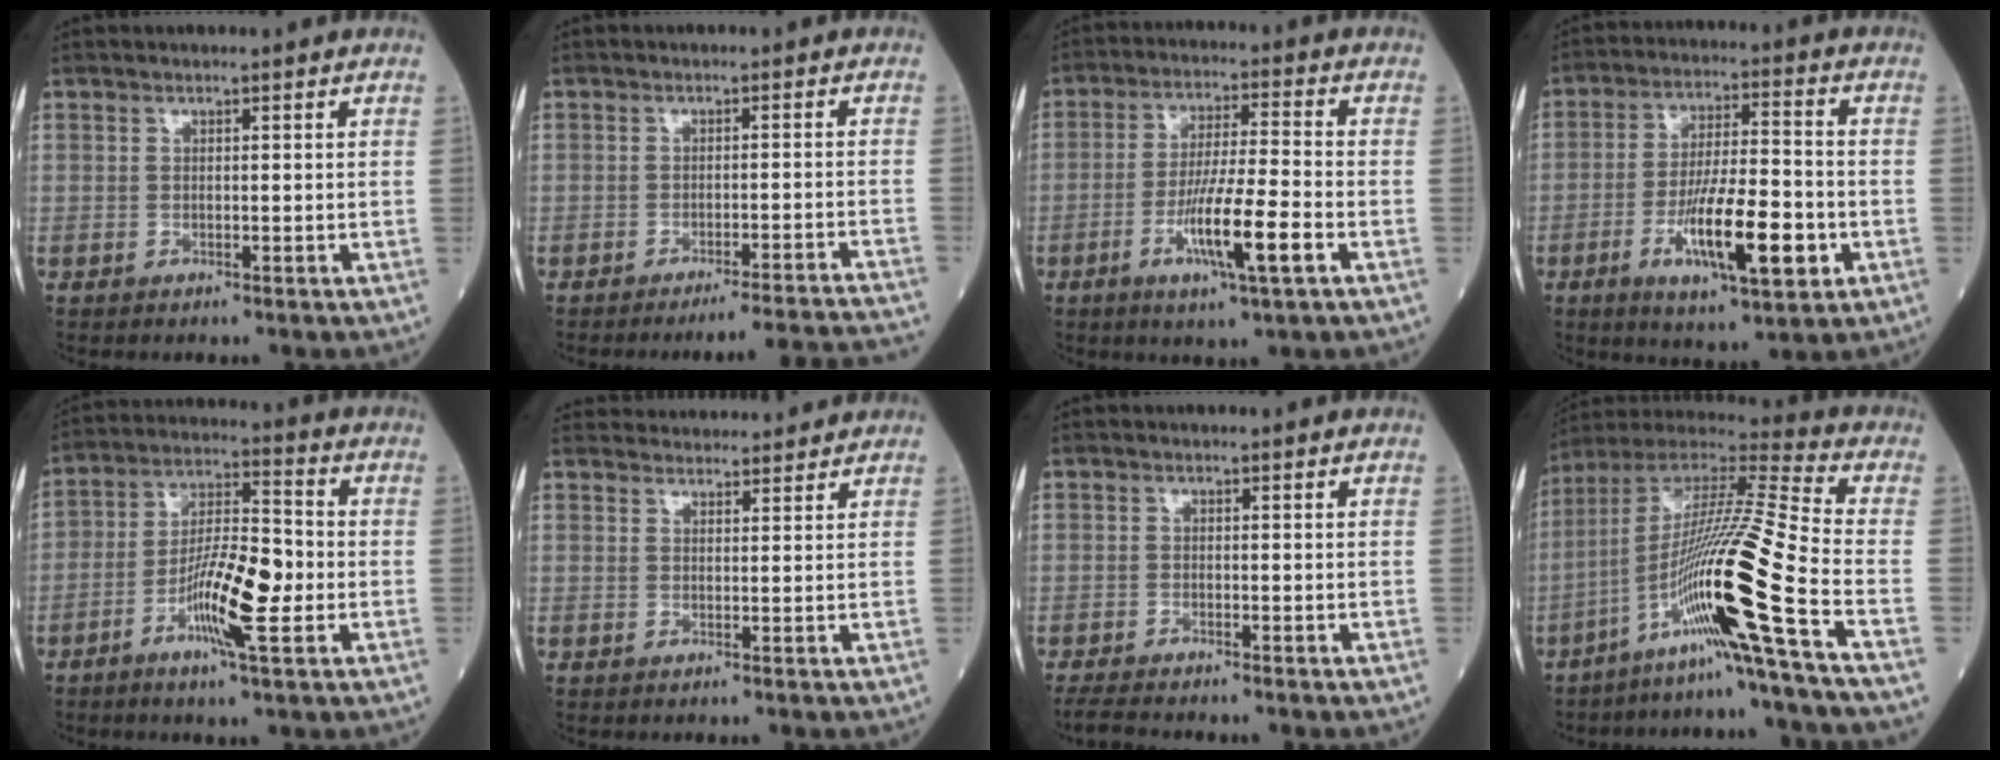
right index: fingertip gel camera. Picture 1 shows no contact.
{"total": 12.7, "force": [-12.2, -2.2, 2.8], "torque": [0.001, -0.016, -0.148]}
{"total": 10.5, "force": [-3.9, 0.4, 9.7], "torque": [-0.179, -0.011, -0.070]}
{"total": 13.5, "force": [-4.4, 2.8, 12.5], "torque": [-0.222, -0.009, -0.071]}
{"total": 11.4, "force": [-3.4, 2.0, 10.7], "torque": [-0.198, 0.002, -0.063]}
{"total": 8.9, "force": [8.7, 1.4, 1.2], "torque": [-0.012, 0.037, 0.112]}
{"total": 5.0, "force": [-4.4, 0.0, 2.2], "torque": [-0.033, -0.015, -0.074]}
{"total": 20.4, "force": [-8.9, -2.4, 18.2], "torque": [-0.362, -0.020, -0.172]}